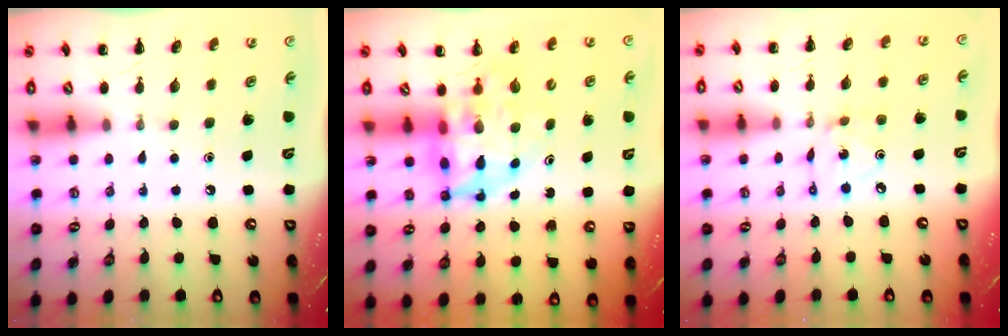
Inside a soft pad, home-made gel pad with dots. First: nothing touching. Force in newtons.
{"total": 8.2, "press": 7.8, "slide": 2.4}
{"total": 2.3, "press": 2.3, "slide": 0.1}